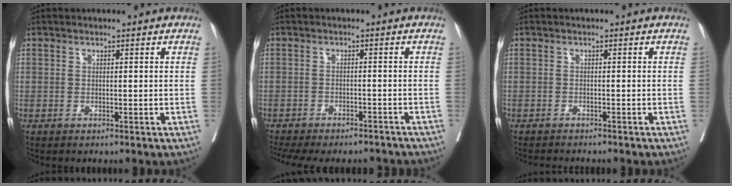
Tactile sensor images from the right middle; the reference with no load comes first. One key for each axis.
{"total": 14.4, "fx": -12.7, "fy": 4.1, "fz": 5.3, "tx": -0.121, "ty": -0.006, "tz": -0.167}
{"total": 3.6, "fx": -3.4, "fy": 0.4, "fz": 1.2, "tx": -0.017, "ty": -0.007, "tz": -0.047}